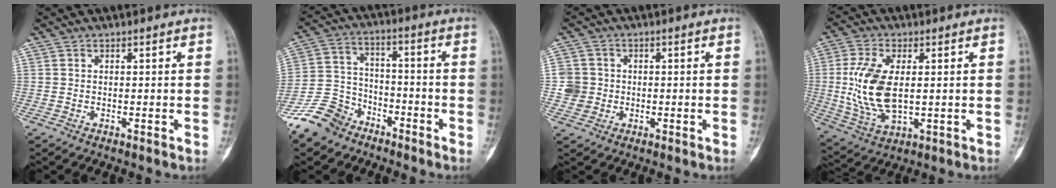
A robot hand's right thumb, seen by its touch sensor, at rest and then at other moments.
{"total": 9.3, "force": [-7.1, 5.5, 2.2], "torque": [-0.031, 0.048, -0.148]}
{"total": 4.2, "force": [-0.3, 4.1, 0.5], "torque": [0.014, 0.008, -0.009]}
{"total": 13.4, "force": [0.8, 7.2, 11.2], "torque": [-0.234, -0.010, 0.025]}